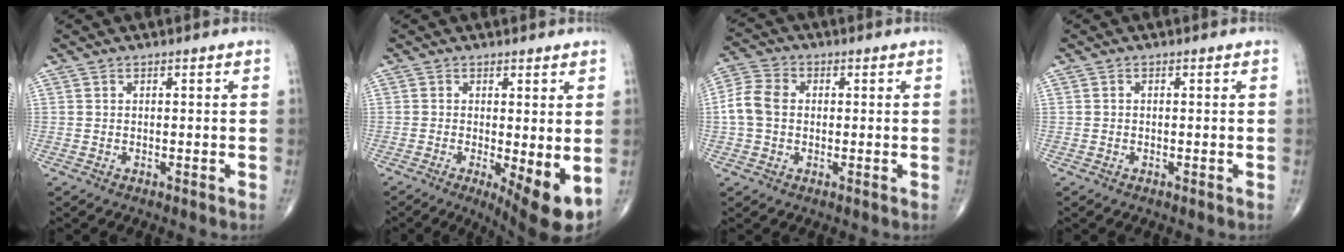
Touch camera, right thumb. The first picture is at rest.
{"total": 8.6, "force": [-1.7, 2.4, 8.1], "torque": [-0.120, -0.023, -0.021]}
{"total": 6.9, "force": [0.0, 5.3, 4.4], "torque": [-0.093, 0.019, -0.007]}
{"total": 0.0}